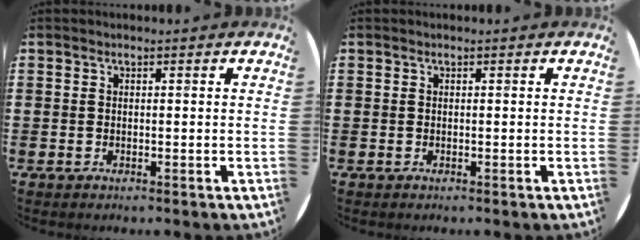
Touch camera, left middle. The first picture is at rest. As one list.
[{"total": 0.0}]